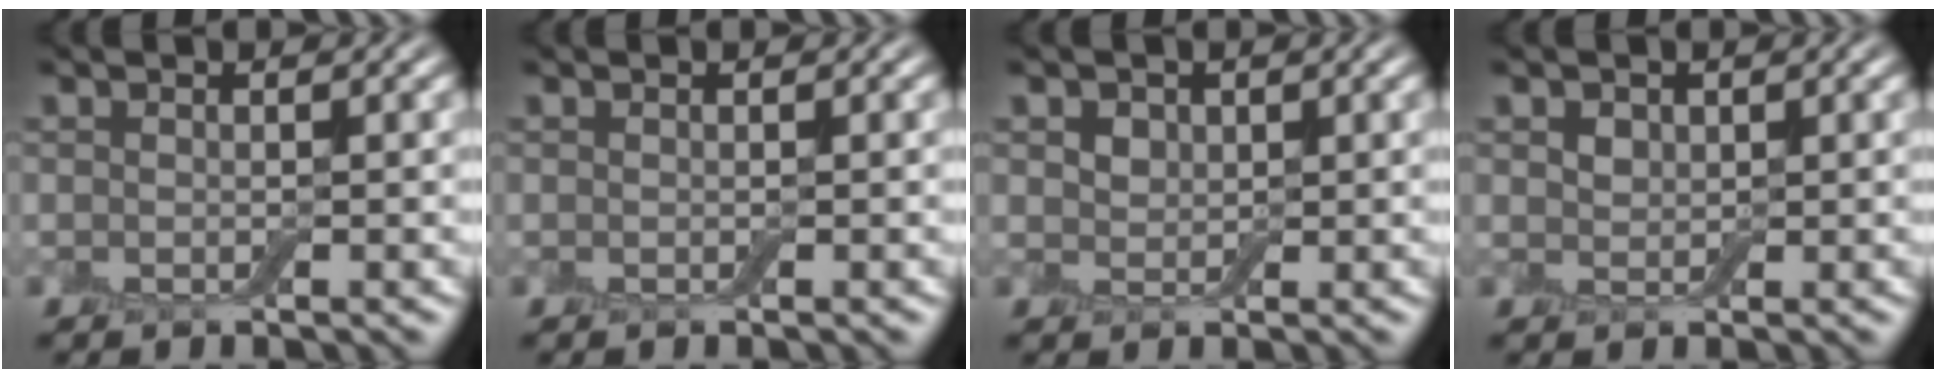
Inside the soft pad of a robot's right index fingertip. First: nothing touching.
{"total": 0.0}
{"total": 2.1, "force": [1.1, 1.6, 0.9], "torque": [-0.021, 0.007, 0.016]}
{"total": 1.2, "force": [0.7, 1.0, 0.4], "torque": [-0.010, 0.000, 0.010]}